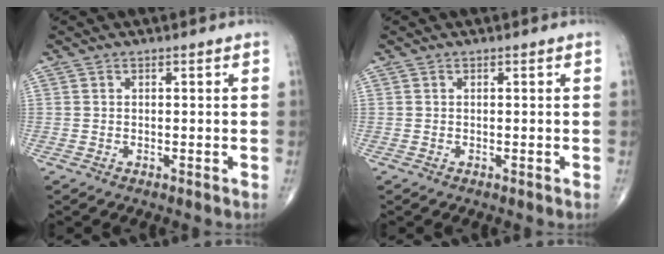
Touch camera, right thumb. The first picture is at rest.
{"total": 0.0}